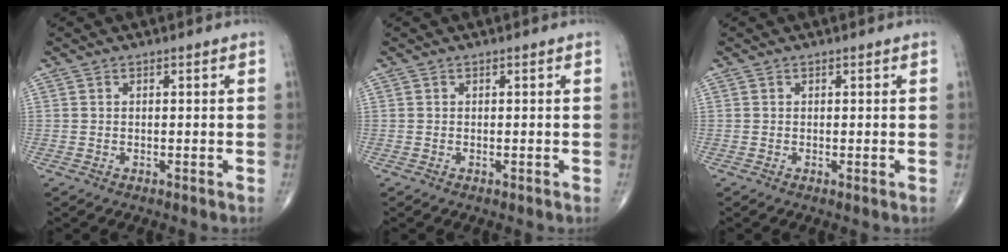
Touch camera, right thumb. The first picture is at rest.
{"total": 0.0}
{"total": 0.0}